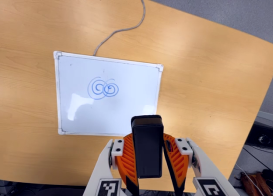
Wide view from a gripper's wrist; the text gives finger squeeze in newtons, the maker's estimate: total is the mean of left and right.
{"total": 8.2, "left": 6.9, "right": 9.4}